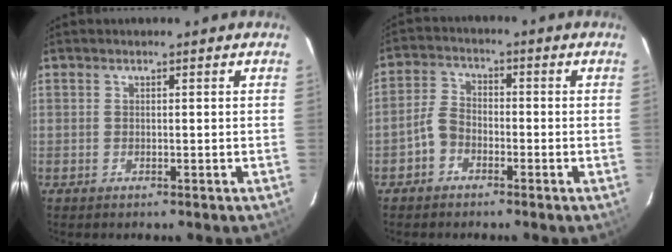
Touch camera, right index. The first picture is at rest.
{"total": 4.4, "force": [-2.5, 3.0, 2.0], "torque": [-0.042, 0.015, -0.050]}